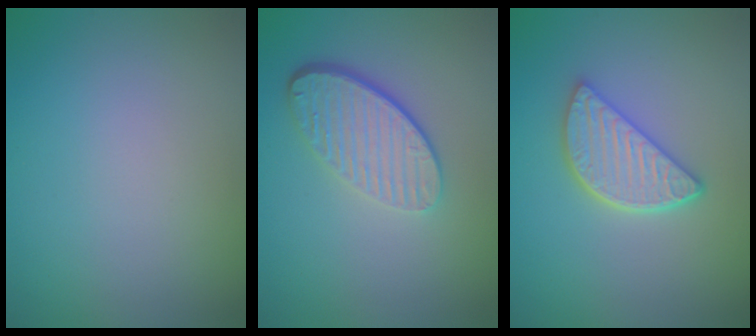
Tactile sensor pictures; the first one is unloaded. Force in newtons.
{"total": 4.4, "press": 3.1, "slide": 3.1}
{"total": 4.1, "press": 3.3, "slide": 2.5}